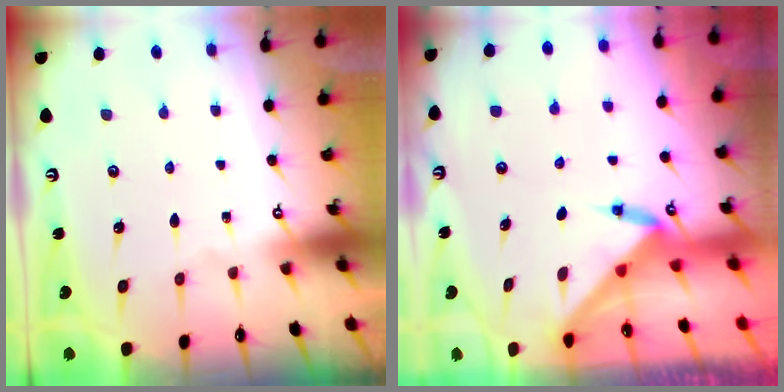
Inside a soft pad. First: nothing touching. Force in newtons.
{"total": 3.6, "press": 3.5, "slide": 0.3}